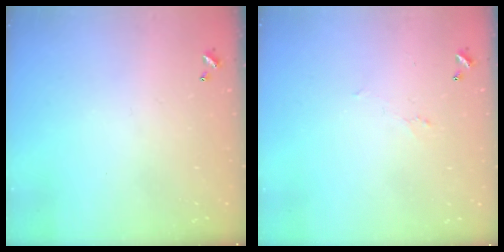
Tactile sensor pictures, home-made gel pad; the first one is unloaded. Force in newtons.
{"total": 0.8, "press": 0.5, "slide": 0.6}